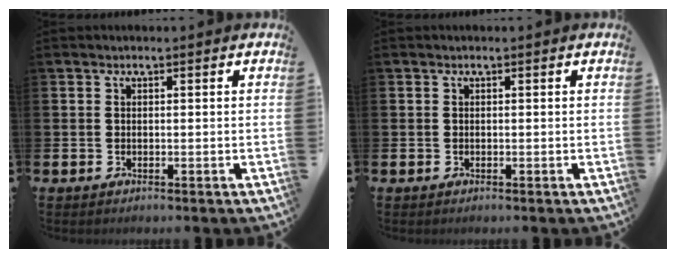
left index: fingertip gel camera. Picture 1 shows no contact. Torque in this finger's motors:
{"motor_torque": [-0.12, 0.00, 0.02, -0.01]}